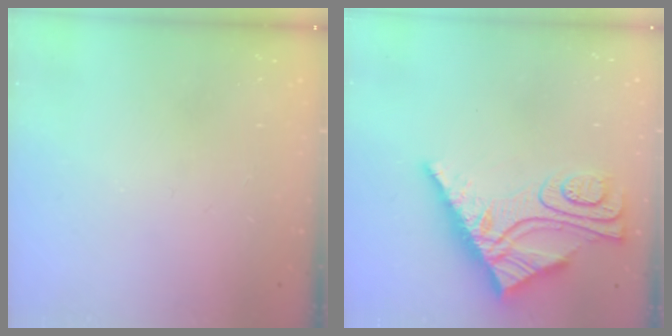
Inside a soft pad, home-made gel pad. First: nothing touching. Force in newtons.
{"total": 12.9, "press": 12.8, "slide": 1.3}